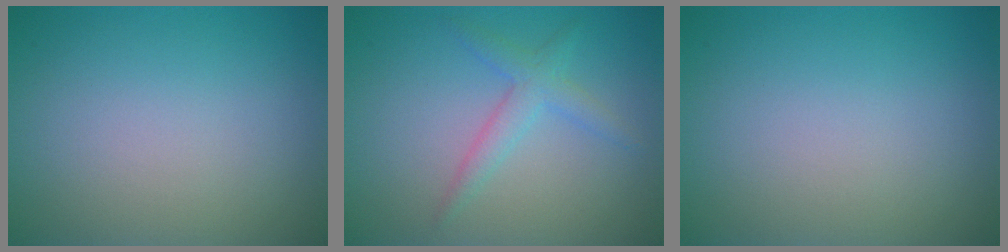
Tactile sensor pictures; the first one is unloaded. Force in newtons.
{"total": 2.2, "press": 2.2, "slide": 0.1}
{"total": 0.0}